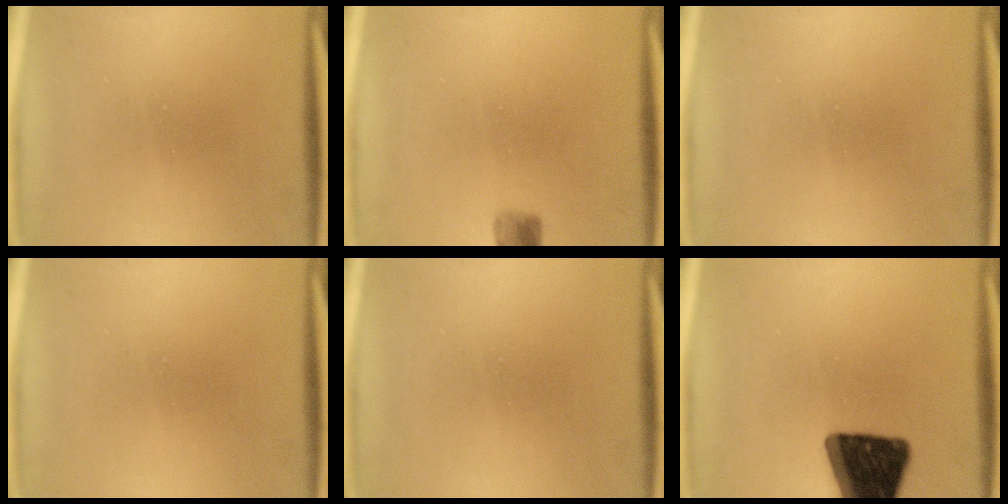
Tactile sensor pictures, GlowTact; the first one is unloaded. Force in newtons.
{"total": 2.4}
{"total": 0.0}
{"total": 0.0}
{"total": 0.0}
{"total": 17.2}